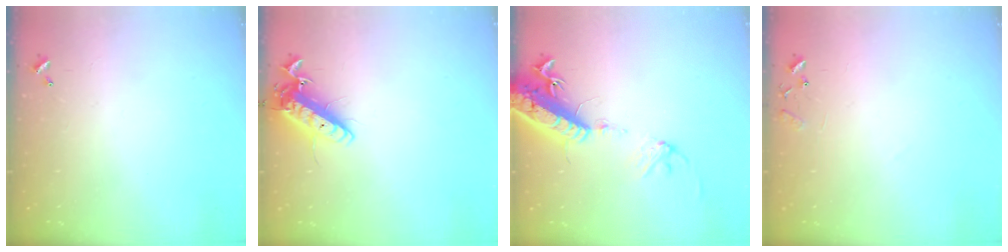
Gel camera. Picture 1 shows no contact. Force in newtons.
{"total": 14.1, "press": 13.9, "slide": 2.6}
{"total": 18.2, "press": 17.7, "slide": 4.2}
{"total": 8.3, "press": 8.3, "slide": 0.6}